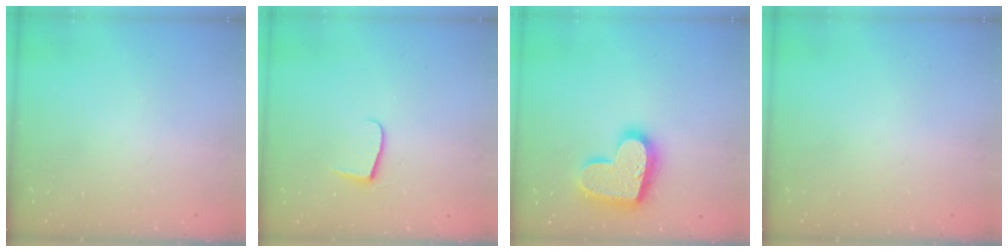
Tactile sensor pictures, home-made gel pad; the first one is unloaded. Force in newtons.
{"total": 6.5, "press": 6.5, "slide": 0.8}
{"total": 20.0, "press": 20.0, "slide": 1.2}
{"total": 0.0}